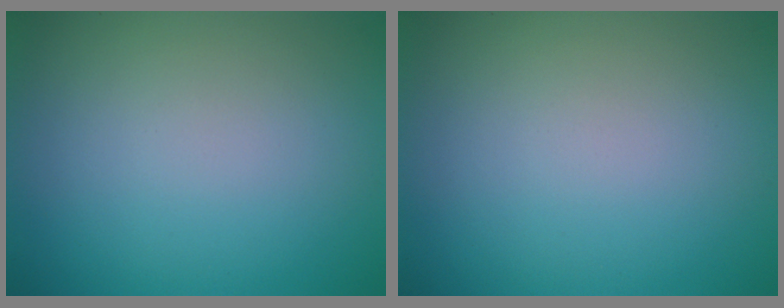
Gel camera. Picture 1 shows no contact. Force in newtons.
{"total": 0.0}